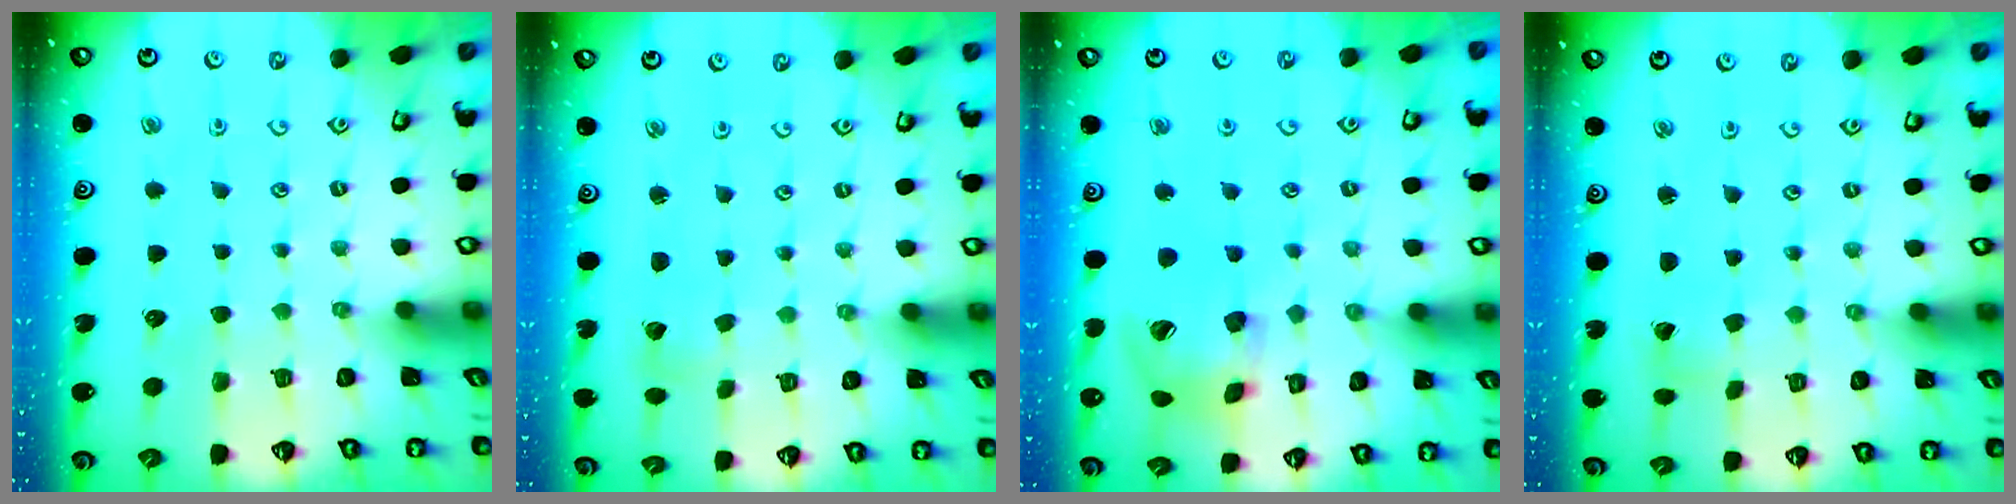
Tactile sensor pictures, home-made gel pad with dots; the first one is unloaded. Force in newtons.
{"total": 2.0, "press": 2.0, "slide": 0.1}
{"total": 17.3, "press": 17.2, "slide": 2.6}
{"total": 0.9, "press": 0.9, "slide": 0.0}